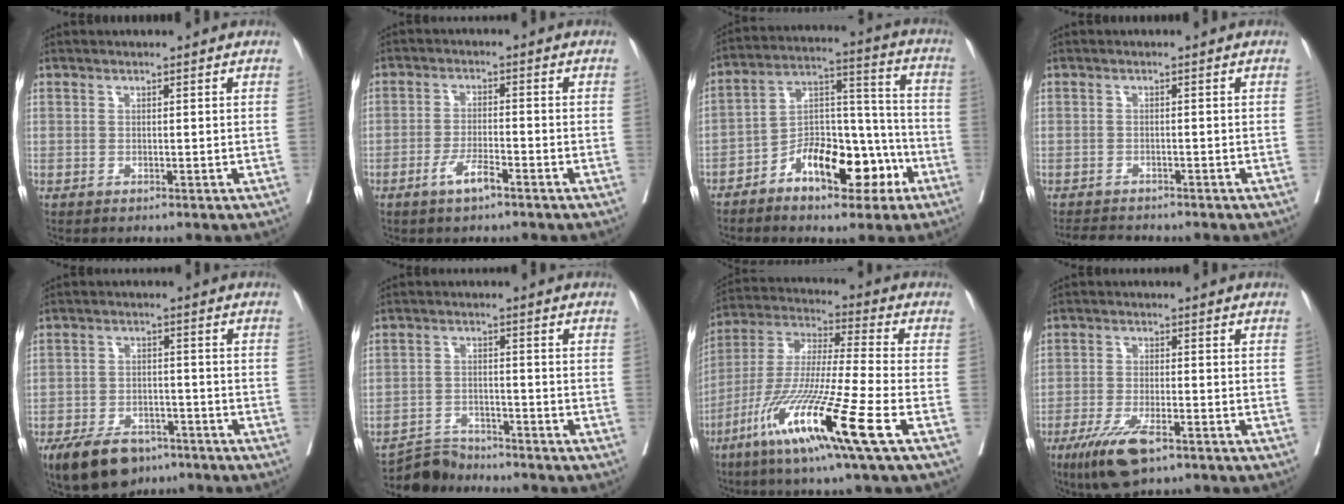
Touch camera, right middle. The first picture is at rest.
{"total": 4.0, "force": [-2.5, 0.6, 3.1], "torque": [-0.061, -0.002, -0.046]}
{"total": 13.0, "force": [-7.0, 5.5, 9.5], "torque": [-0.165, 0.030, -0.110]}
{"total": 4.6, "force": [-4.3, 1.1, 1.2], "torque": [-0.015, -0.010, -0.068]}
{"total": 10.1, "force": [-7.2, 5.1, 4.9], "torque": [-0.081, -0.003, -0.116]}
{"total": 4.6, "force": [-4.4, 0.7, -1.1], "torque": [0.019, 0.001, -0.079]}
{"total": 18.6, "force": [-8.8, -0.7, 16.4], "torque": [-0.352, -0.049, -0.171]}
{"total": 7.9, "force": [-4.9, 2.0, 5.8], "torque": [-0.112, -0.016, -0.084]}